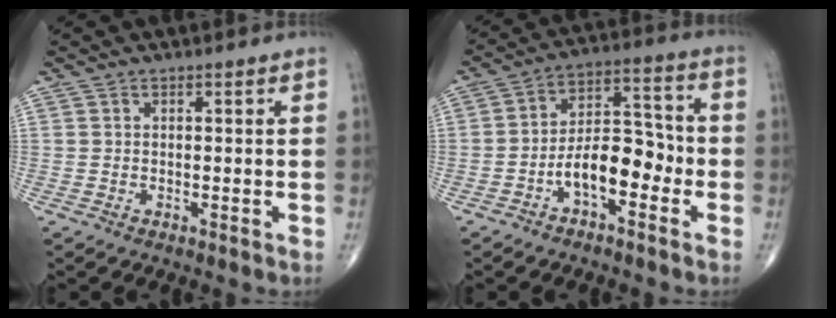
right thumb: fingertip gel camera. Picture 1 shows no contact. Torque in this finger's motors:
{"motor_torque": [1.19, 0.75, 1.01, -0.33, 0.07]}